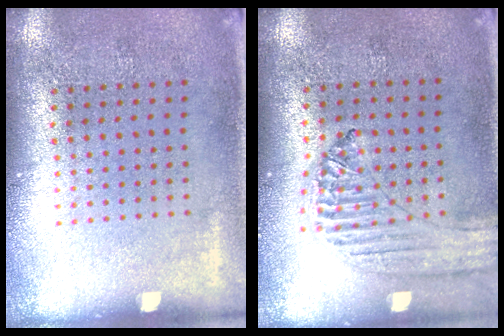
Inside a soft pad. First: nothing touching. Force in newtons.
{"total": 0.9, "press": 0.9, "slide": 0.1}